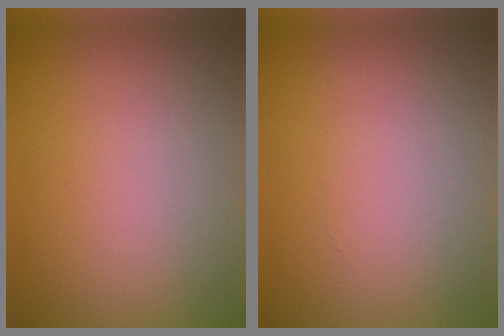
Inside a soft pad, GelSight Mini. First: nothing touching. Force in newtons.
{"total": 0.0}